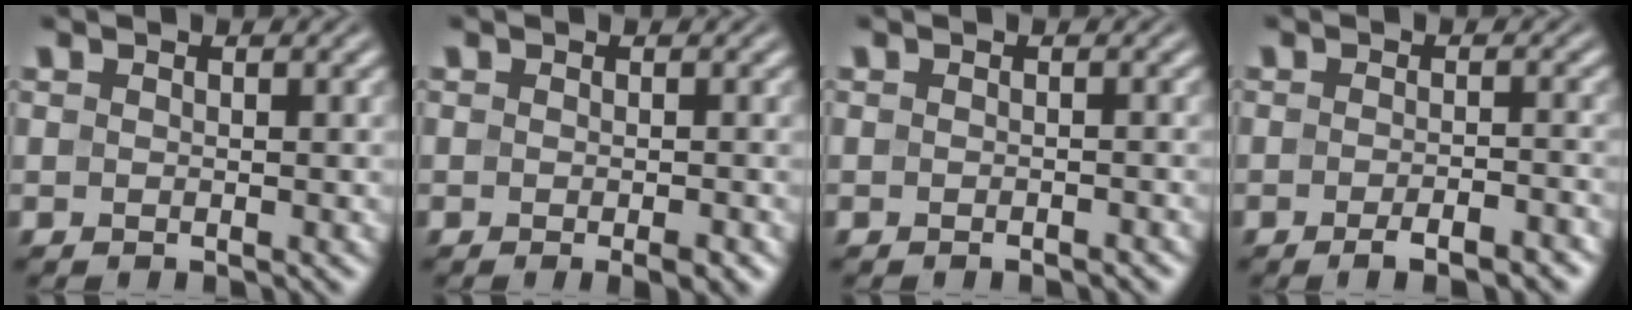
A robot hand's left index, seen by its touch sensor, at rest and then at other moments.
{"total": 1.5, "force": [-0.7, 0.2, 1.3], "torque": [-0.017, -0.004, -0.010]}
{"total": 0.8, "force": [-0.7, 0.2, 0.5], "torque": [-0.006, -0.001, -0.008]}
{"total": 3.7, "force": [-2.3, 0.9, 2.7], "torque": [-0.038, 0.000, -0.033]}